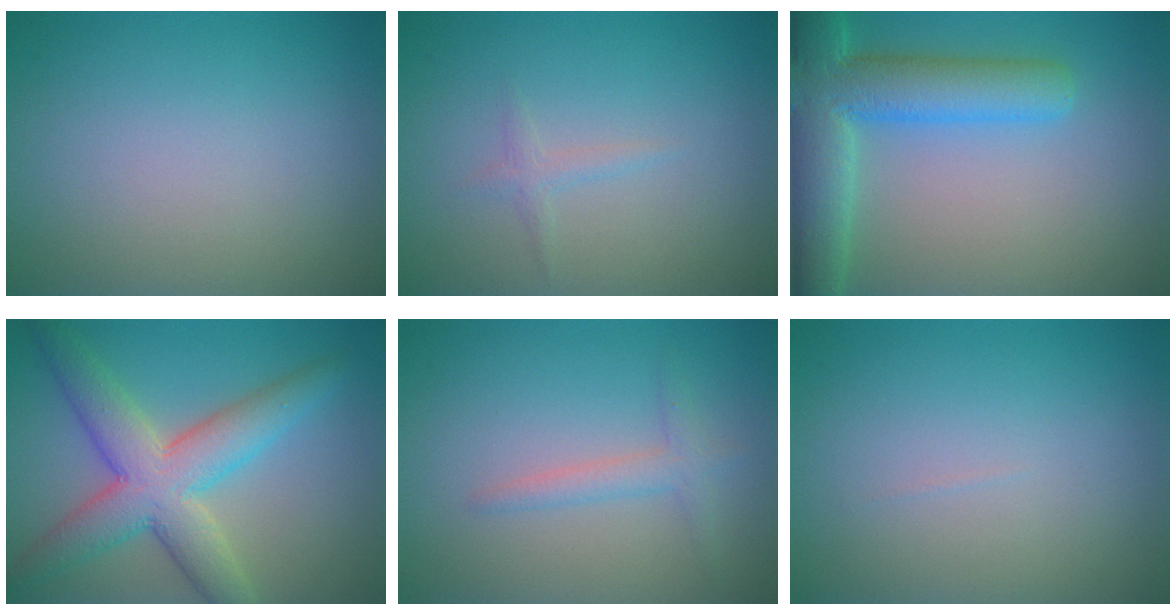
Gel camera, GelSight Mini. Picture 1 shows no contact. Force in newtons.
{"total": 1.0, "press": 1.0, "slide": 0.1}
{"total": 8.2, "press": 8.2, "slide": 0.5}
{"total": 7.5, "press": 7.5, "slide": 0.3}
{"total": 1.8, "press": 1.8, "slide": 0.1}
{"total": 0.0}